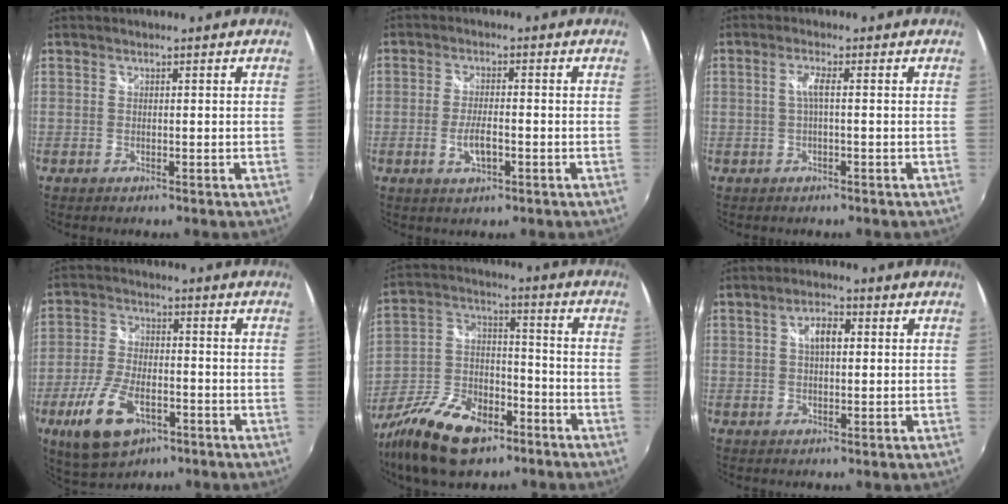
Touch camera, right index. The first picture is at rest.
{"total": 4.4, "force": [-1.5, 1.5, 3.8], "torque": [-0.080, -0.005, -0.026]}
{"total": 2.1, "force": [-0.3, -0.1, 2.1], "torque": [-0.041, 0.004, -0.006]}
{"total": 12.9, "force": [-6.0, 6.4, 9.4], "torque": [-0.206, -0.014, -0.104]}
{"total": 19.4, "force": [-12.2, 9.6, 11.7], "torque": [-0.258, -0.017, -0.214]}
{"total": 4.4, "force": [0.9, 2.2, 3.7], "torque": [-0.063, 0.012, 0.015]}